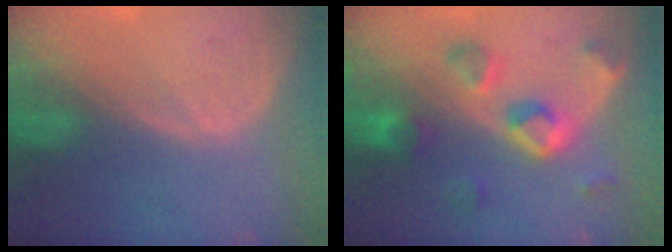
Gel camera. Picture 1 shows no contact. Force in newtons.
{"total": 7.4, "press": 7.4, "slide": 0.4}